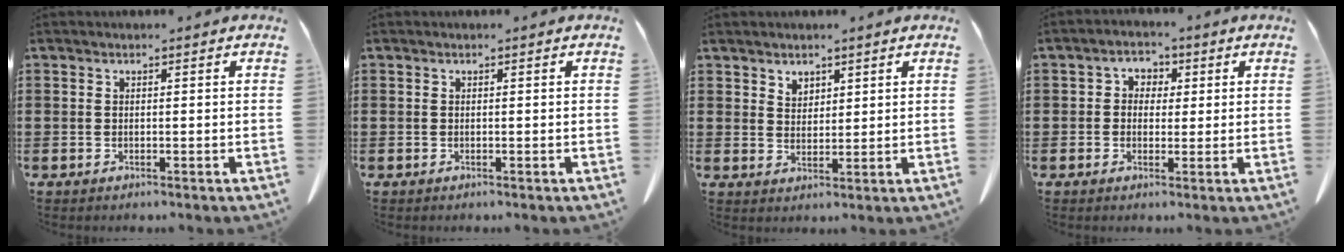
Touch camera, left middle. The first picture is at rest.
{"total": 0.0}
{"total": 2.7, "force": [2.3, 1.3, 0.2], "torque": [-0.010, -0.001, 0.045]}
{"total": 2.4, "force": [0.2, 2.2, 0.9], "torque": [-0.031, 0.011, -0.001]}